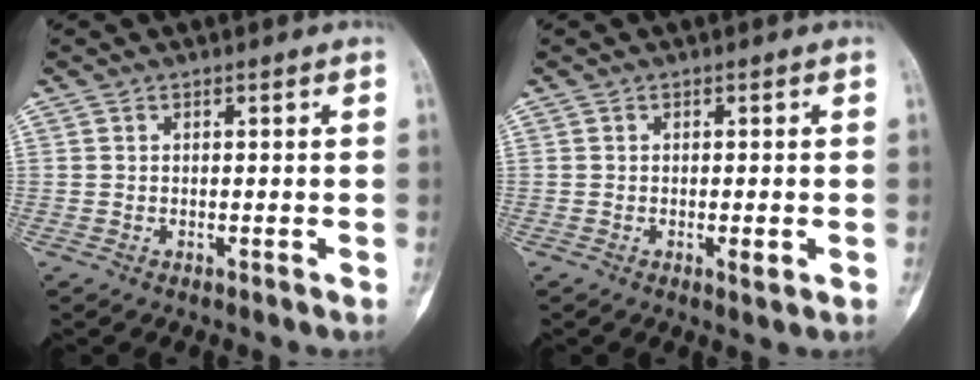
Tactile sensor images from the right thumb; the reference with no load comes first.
{"total": 1.8, "force": [-0.4, 0.5, 1.7], "torque": [-0.023, -0.005, -0.004]}